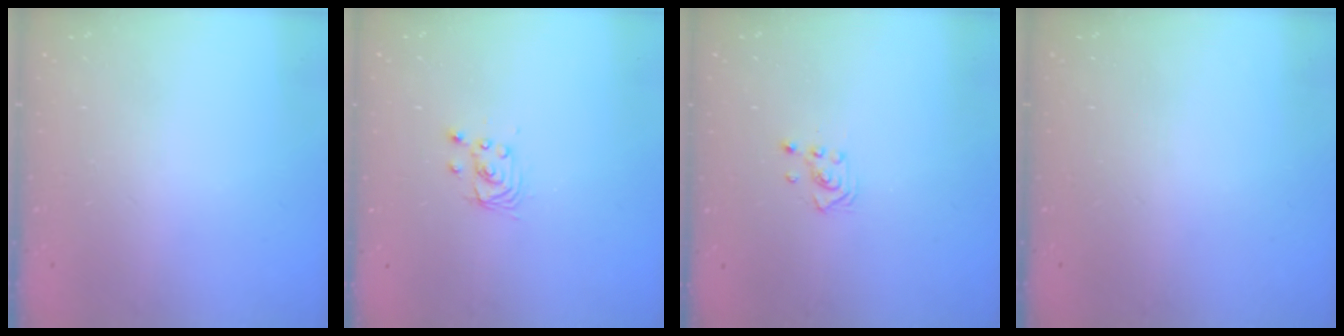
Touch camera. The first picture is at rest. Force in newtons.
{"total": 2.9, "press": 2.9, "slide": 0.0}
{"total": 2.8, "press": 2.8, "slide": 0.3}
{"total": 0.0}